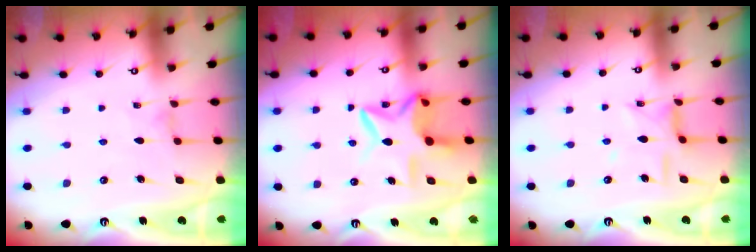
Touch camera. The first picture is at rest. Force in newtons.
{"total": 11.9, "press": 11.8, "slide": 1.6}
{"total": 8.3, "press": 8.3, "slide": 0.5}